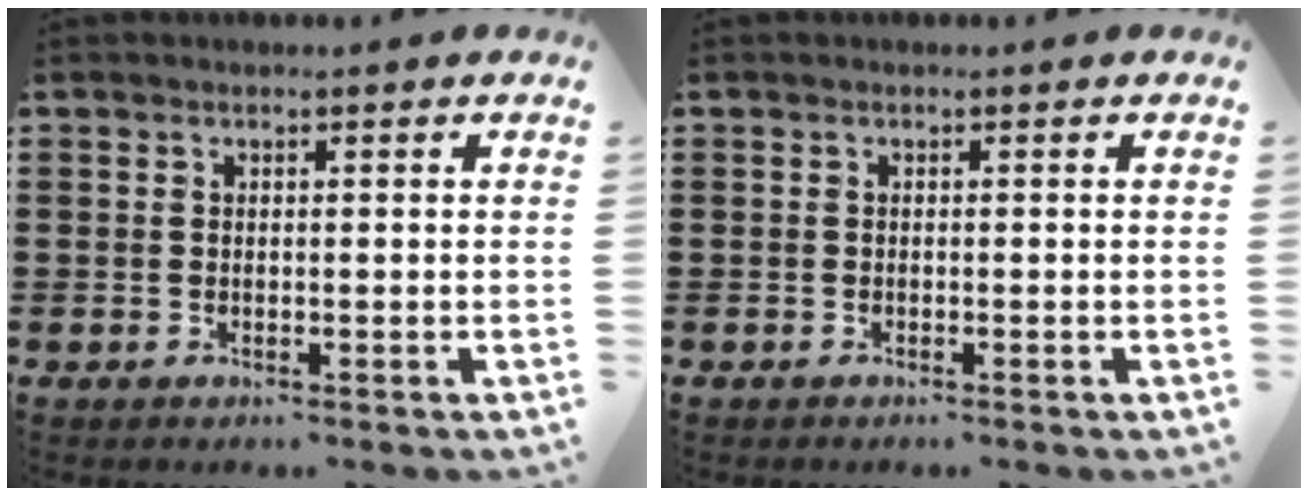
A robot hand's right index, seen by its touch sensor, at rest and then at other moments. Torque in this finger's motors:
{"motor_torque": [-0.02, -0.03, 0.00, 0.00]}